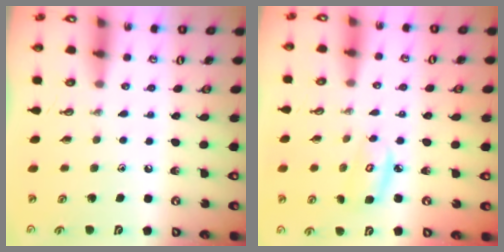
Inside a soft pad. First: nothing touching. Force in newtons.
{"total": 4.4, "press": 4.4, "slide": 0.3}